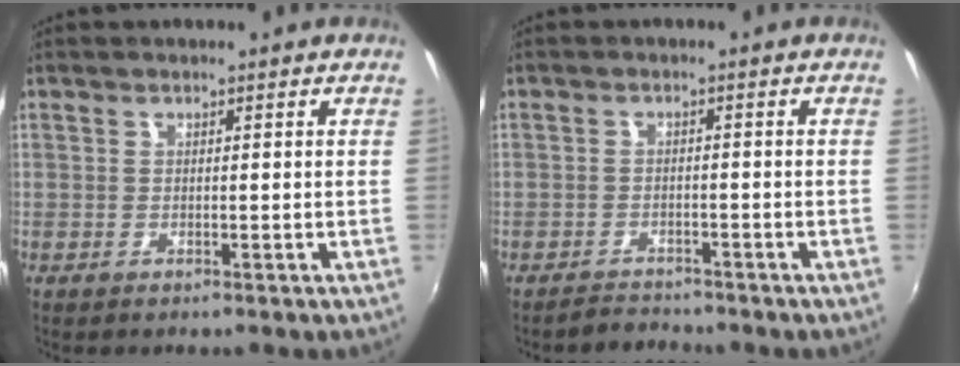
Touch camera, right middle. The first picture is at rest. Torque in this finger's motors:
{"motor_torque": [-0.06, -0.44, -0.25, -0.07]}